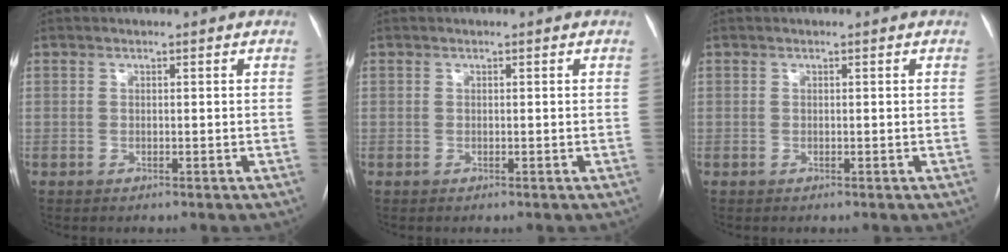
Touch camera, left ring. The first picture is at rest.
{"total": 0.0}
{"total": 0.0}